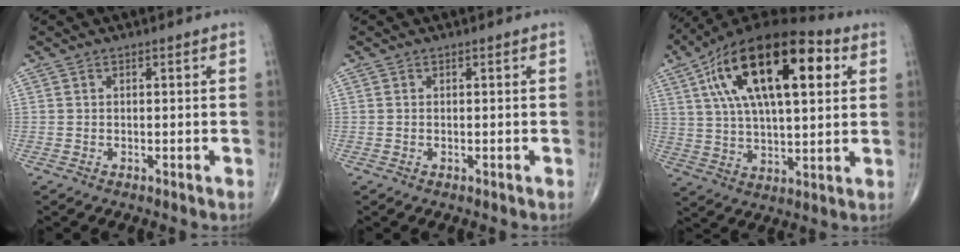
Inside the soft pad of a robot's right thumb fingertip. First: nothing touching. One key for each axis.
{"total": 0.0}
{"total": 24.2, "fx": 8.4, "fy": 10.4, "fz": 20.2, "tx": -0.345, "ty": 0.008, "tz": 0.135}